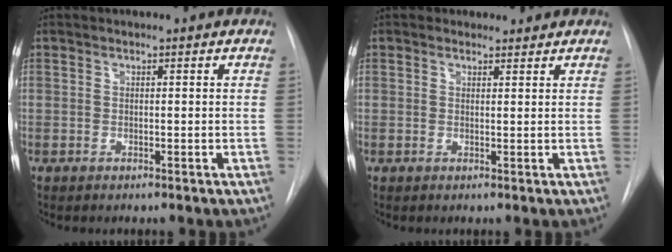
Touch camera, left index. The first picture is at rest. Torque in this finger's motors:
{"motor_torque": [0.61, -0.84, -0.04, -0.01]}